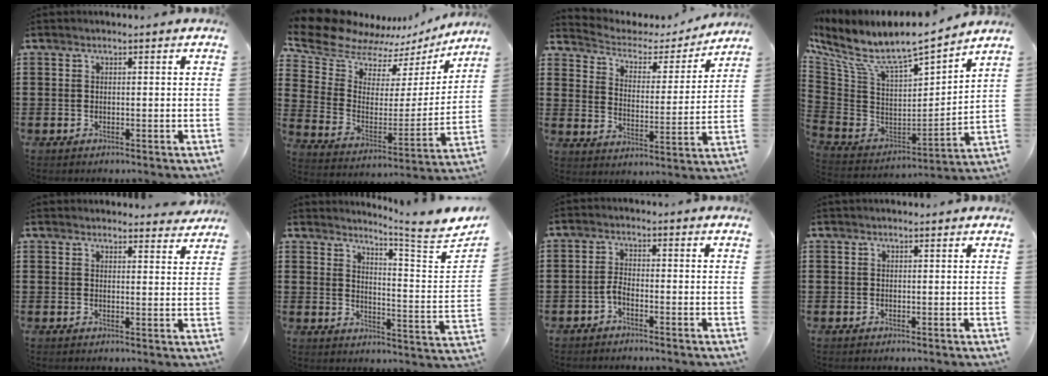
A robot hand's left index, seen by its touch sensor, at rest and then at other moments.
{"total": 10.2, "force": [8.9, 4.1, 2.8], "torque": [-0.098, -0.059, 0.155]}
{"total": 3.1, "force": [2.5, 1.6, 0.8], "torque": [-0.036, -0.020, 0.033]}
{"total": 8.6, "force": [7.0, 2.2, 4.6], "torque": [-0.120, -0.061, 0.114]}
{"total": 3.0, "force": [2.9, 0.2, 0.2], "torque": [-0.005, -0.012, 0.054]}
{"total": 6.1, "force": [5.5, -0.7, 2.7], "torque": [-0.052, -0.064, 0.085]}
{"total": 2.1, "force": [-1.4, 0.5, 1.4], "torque": [-0.034, 0.002, -0.031]}
{"total": 0.6, "force": [0.6, 0.2, 0.1], "torque": [-0.004, 0.002, 0.011]}